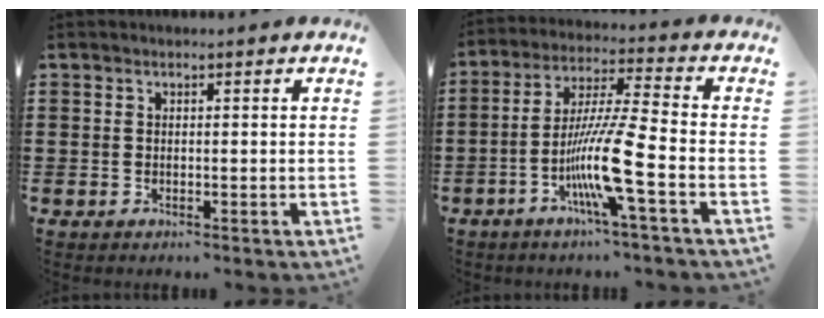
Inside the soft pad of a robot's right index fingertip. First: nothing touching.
{"total": 11.0, "force": [-4.5, 0.2, 10.1], "torque": [-0.210, -0.014, -0.094]}